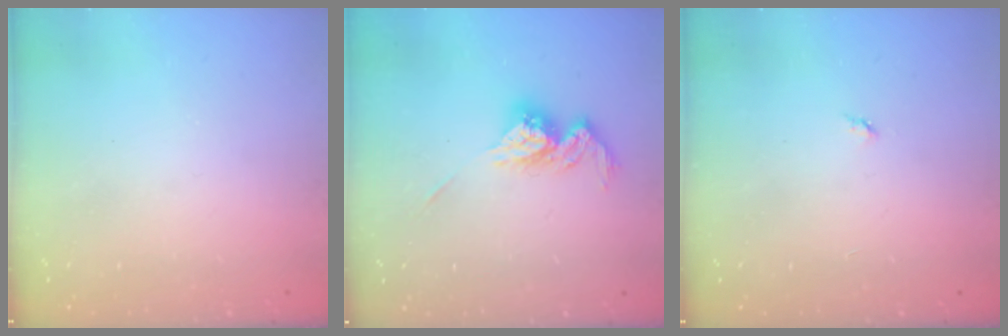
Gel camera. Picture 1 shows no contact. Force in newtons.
{"total": 11.8, "press": 11.8, "slide": 0.5}
{"total": 2.8, "press": 2.8, "slide": 0.4}